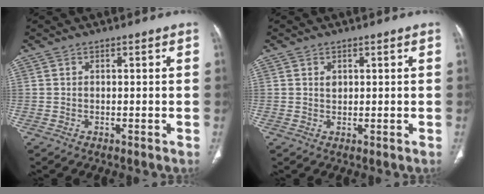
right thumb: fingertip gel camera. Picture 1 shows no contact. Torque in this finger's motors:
{"motor_torque": [0.20, 0.00, 0.32, -0.54, -0.04]}